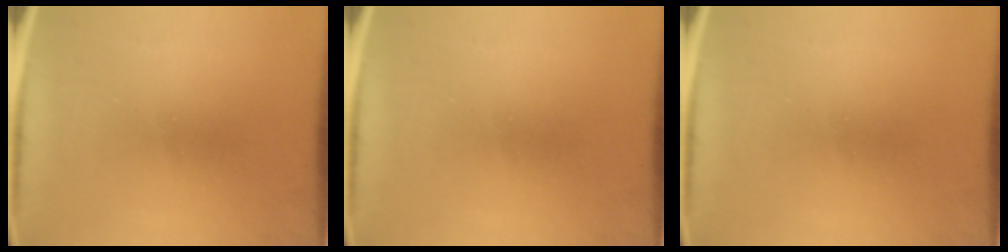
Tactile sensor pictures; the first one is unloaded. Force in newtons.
{"total": 0.0}
{"total": 0.0}